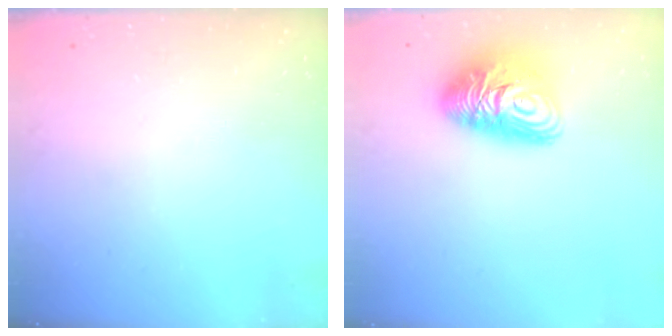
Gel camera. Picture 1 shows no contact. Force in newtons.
{"total": 11.7, "press": 11.7, "slide": 1.0}